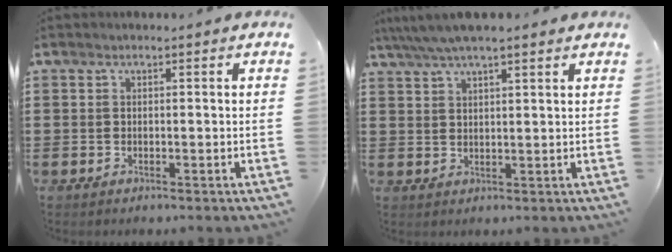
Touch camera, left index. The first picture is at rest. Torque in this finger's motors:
{"motor_torque": [0.62, -0.55, 0.88, 0.21]}